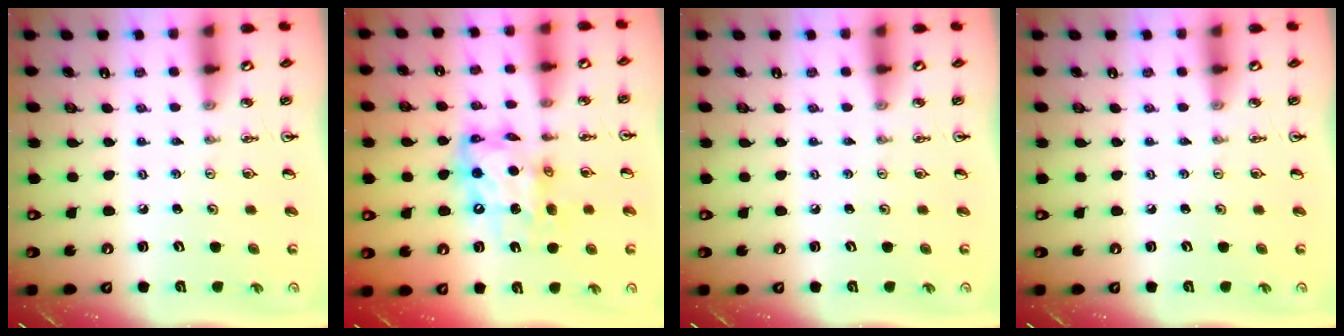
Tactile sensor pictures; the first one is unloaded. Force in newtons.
{"total": 10.9, "press": 10.9, "slide": 0.9}
{"total": 0.0}
{"total": 0.0}